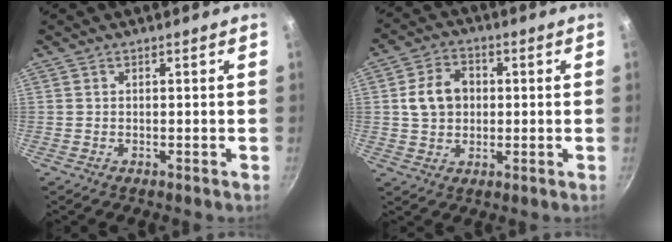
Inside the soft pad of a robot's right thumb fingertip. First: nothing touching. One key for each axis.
{"total": 8.3, "fx": 0.9, "fy": 6.5, "fz": 5.1, "tx": -0.075, "ty": 0.011, "tz": 0.012}